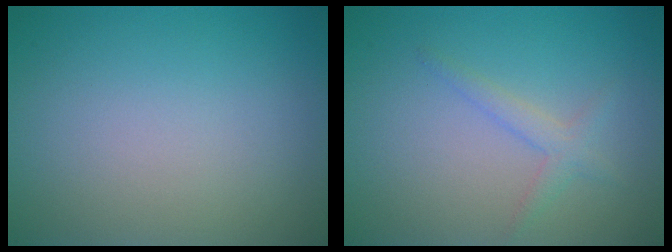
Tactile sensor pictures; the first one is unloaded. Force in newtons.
{"total": 1.6, "press": 1.6, "slide": 0.1}